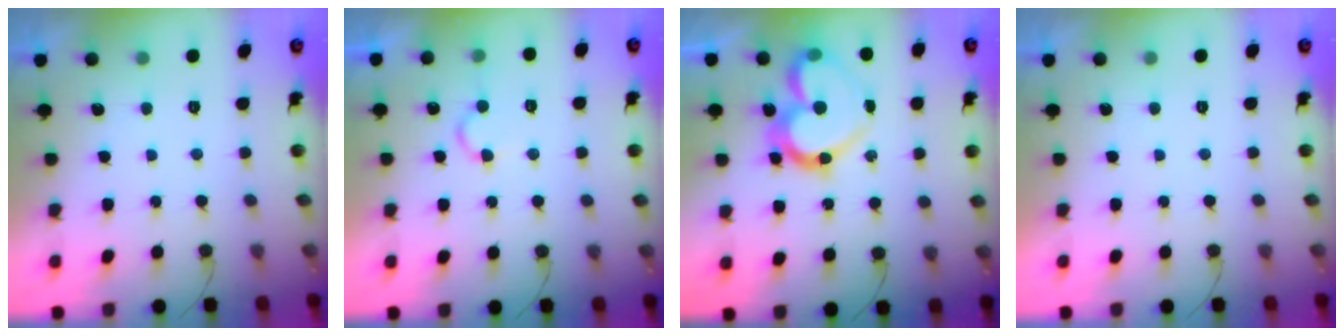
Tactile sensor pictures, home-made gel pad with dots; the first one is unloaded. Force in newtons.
{"total": 6.1, "press": 6.1, "slide": 0.5}
{"total": 16.6, "press": 16.4, "slide": 2.1}
{"total": 2.0, "press": 2.0, "slide": 0.1}